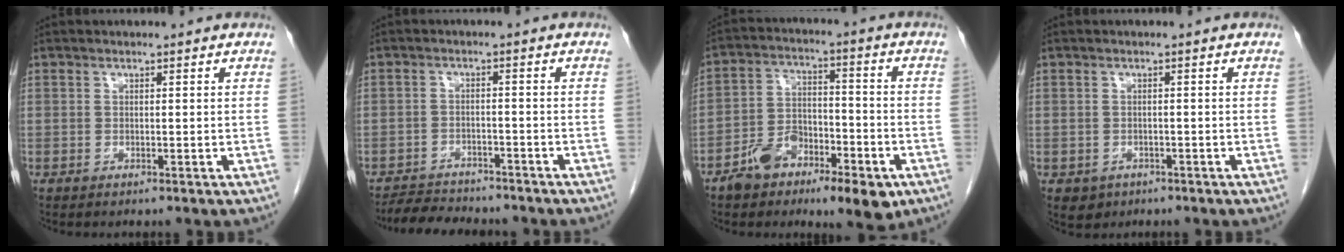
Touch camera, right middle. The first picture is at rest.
{"total": 6.4, "force": [-6.0, 1.9, 1.2], "torque": [-0.020, -0.009, -0.095]}
{"total": 11.5, "force": [-6.4, 5.2, 8.0], "torque": [-0.139, 0.018, -0.101]}
{"total": 2.4, "force": [-1.2, 2.0, 0.5], "torque": [-0.008, 0.004, -0.011]}